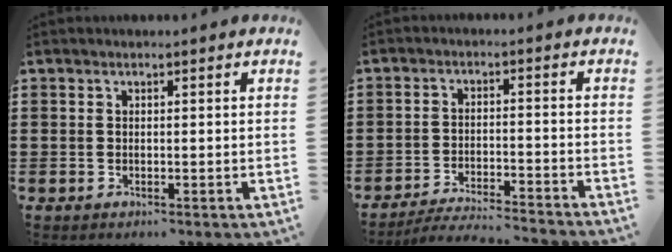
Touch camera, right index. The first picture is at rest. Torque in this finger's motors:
{"motor_torque": [-0.59, 1.55, -1.05, -0.18]}